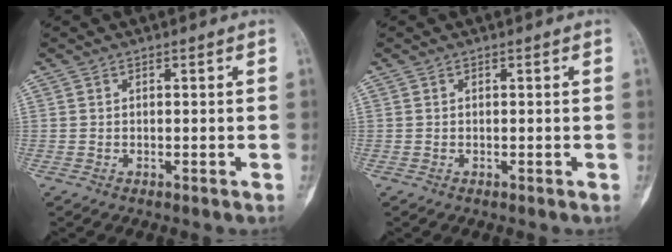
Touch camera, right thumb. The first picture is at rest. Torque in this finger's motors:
{"motor_torque": [0.08, 0.07, 0.09, -0.09, 0.03]}